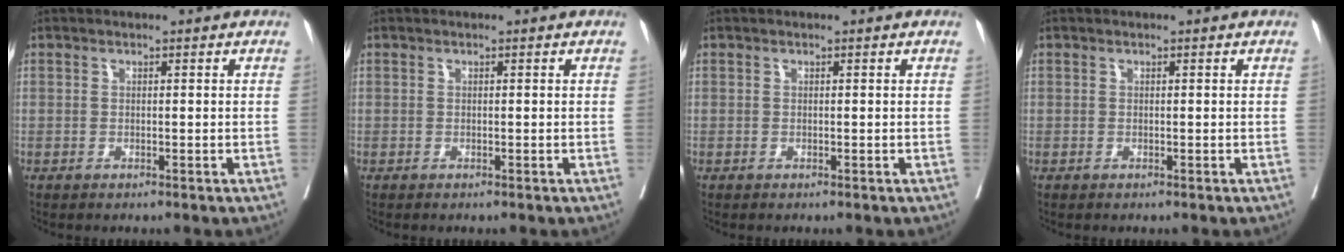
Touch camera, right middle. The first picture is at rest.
{"total": 0.0}
{"total": 0.0}
{"total": 0.0}